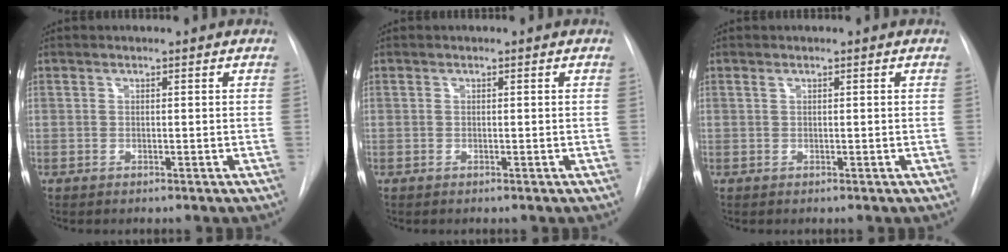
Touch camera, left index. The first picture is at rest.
{"total": 0.0}
{"total": 0.0}